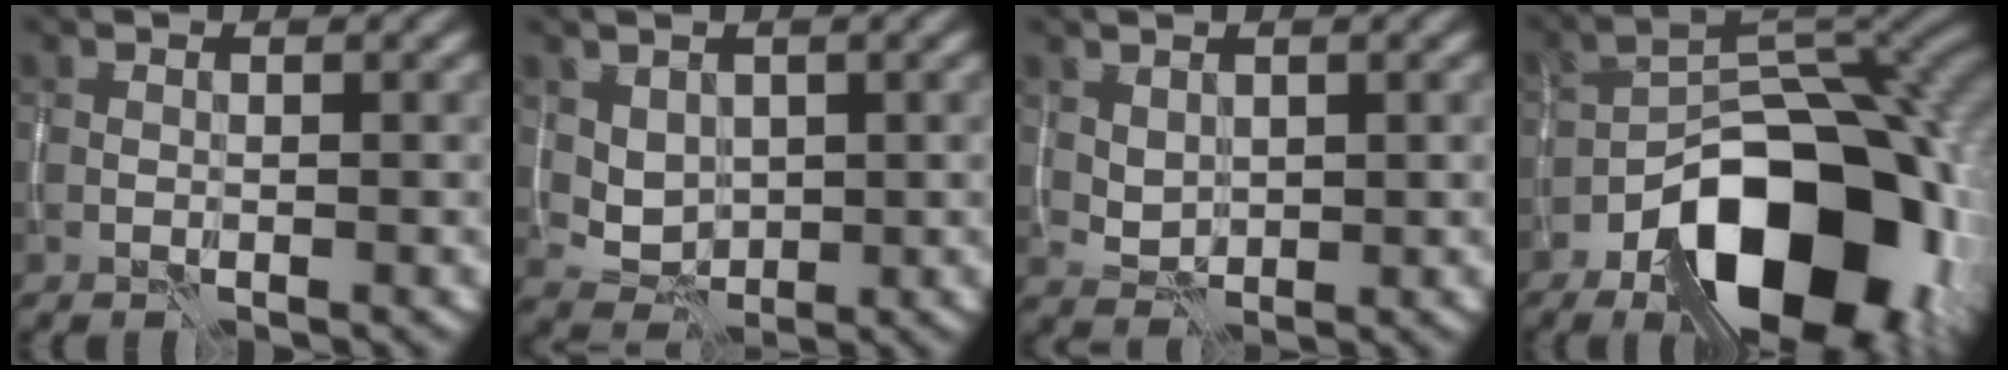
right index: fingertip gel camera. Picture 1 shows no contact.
{"total": 2.4, "force": [0.8, 2.0, 1.2], "torque": [-0.026, -0.007, 0.020]}
{"total": 1.6, "force": [0.9, 1.1, 0.8], "torque": [-0.019, -0.006, 0.023]}
{"total": 15.0, "force": [-7.5, 7.7, 10.4], "torque": [-0.135, -0.003, -0.125]}